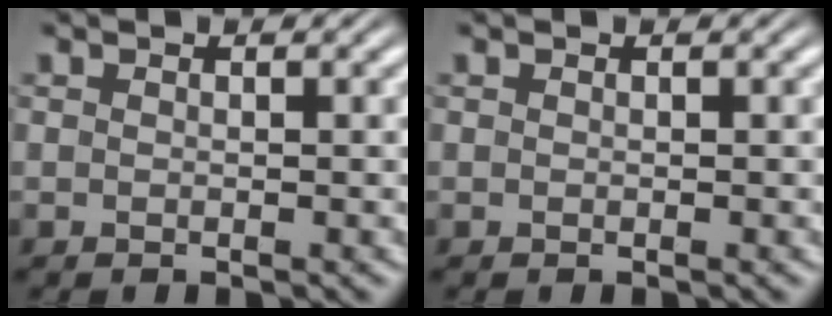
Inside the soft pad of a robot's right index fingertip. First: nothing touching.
{"total": 0.0}